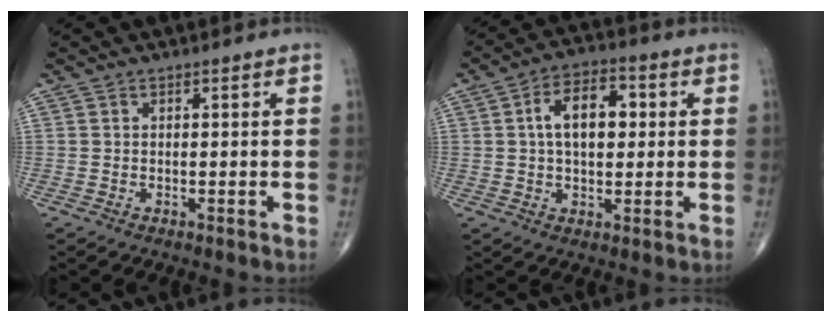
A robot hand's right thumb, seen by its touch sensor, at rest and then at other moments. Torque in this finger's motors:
{"motor_torque": [0.36, 2.29, 1.29, 0.23, 0.07]}